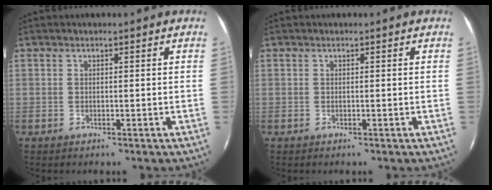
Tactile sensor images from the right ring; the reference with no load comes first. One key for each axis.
{"total": 0.0}